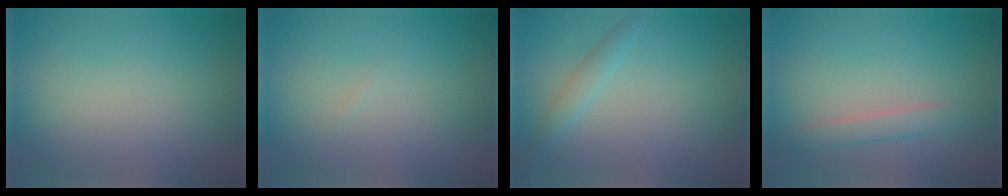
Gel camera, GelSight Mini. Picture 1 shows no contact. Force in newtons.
{"total": 0.0}
{"total": 1.5, "press": 1.5, "slide": 0.0}
{"total": 1.6, "press": 1.6, "slide": 0.1}